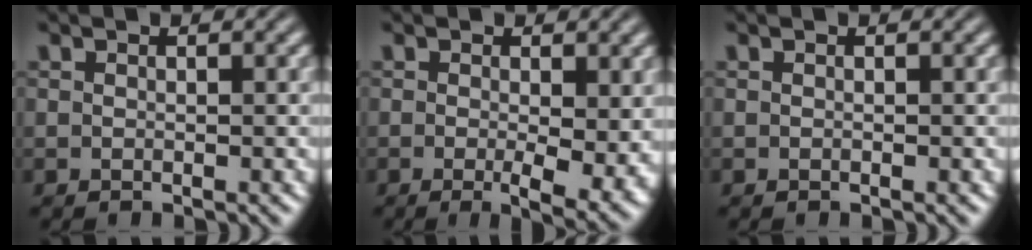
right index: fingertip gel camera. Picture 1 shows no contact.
{"total": 4.6, "force": [-1.3, 1.2, 4.2], "torque": [-0.060, -0.024, -0.013]}
{"total": 0.0}